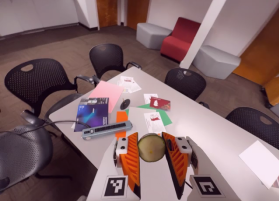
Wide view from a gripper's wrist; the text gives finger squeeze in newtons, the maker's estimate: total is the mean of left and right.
{"total": 12.4, "left": 12.7, "right": 12.2}